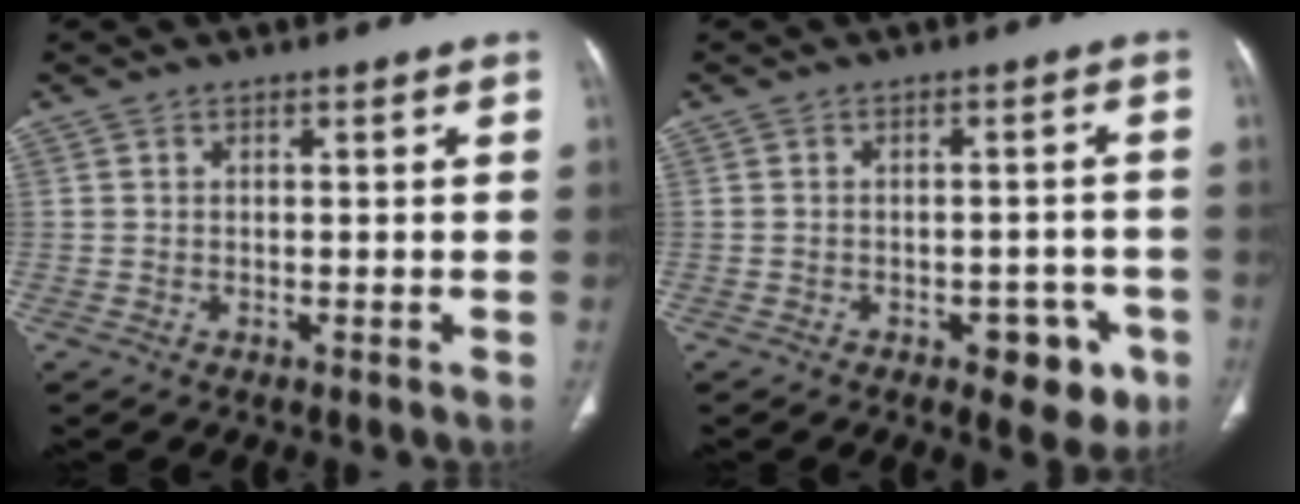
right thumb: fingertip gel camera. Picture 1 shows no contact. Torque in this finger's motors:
{"motor_torque": [0.87, 0.62, -0.26, -0.08, 0.13]}